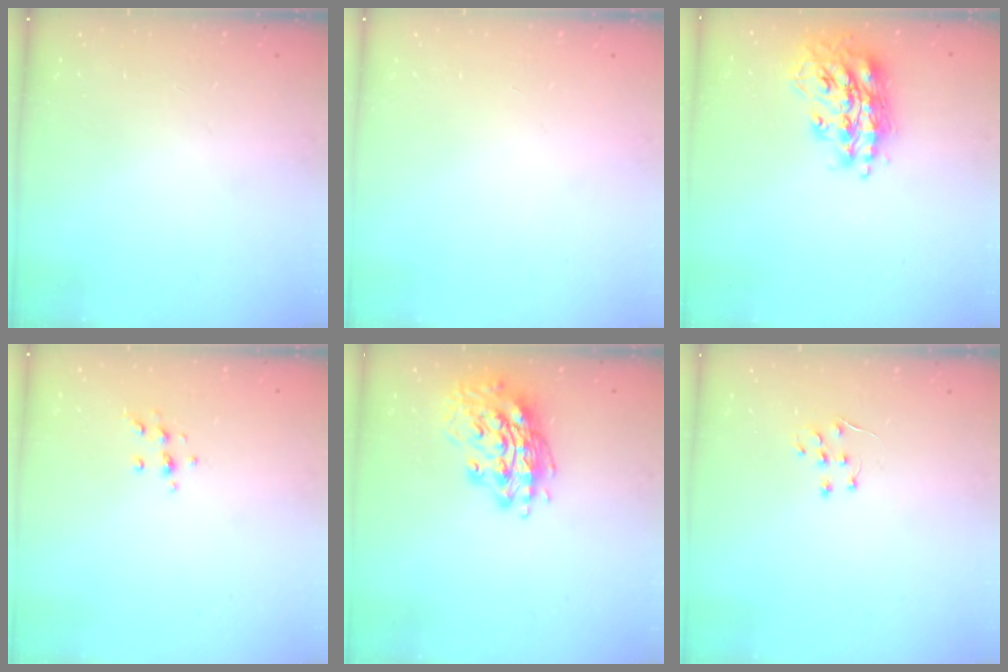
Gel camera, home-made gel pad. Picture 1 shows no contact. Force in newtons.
{"total": 0.0}
{"total": 17.5, "press": 17.5, "slide": 1.2}
{"total": 6.2, "press": 6.2, "slide": 0.8}
{"total": 16.3, "press": 16.1, "slide": 2.8}
{"total": 5.1, "press": 5.1, "slide": 0.7}